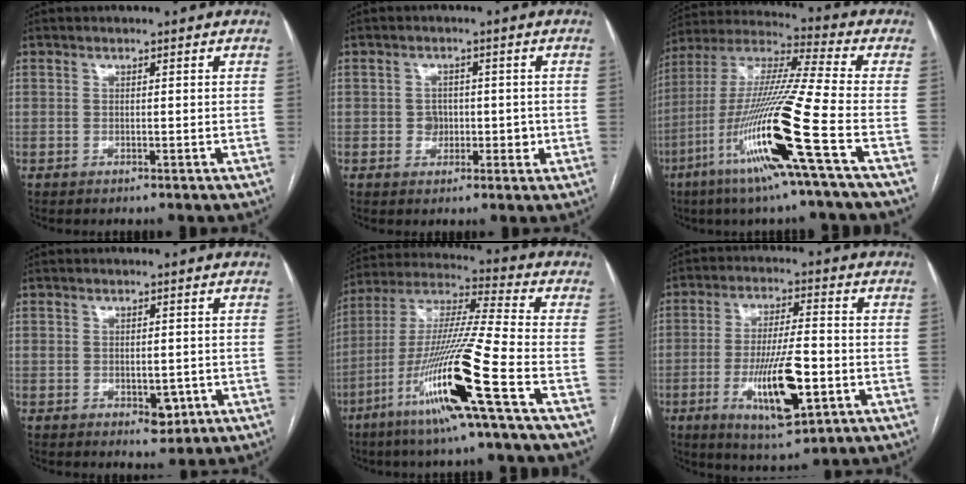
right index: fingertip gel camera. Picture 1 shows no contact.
{"total": 3.1, "force": [-0.3, 2.7, 1.6], "torque": [-0.014, 0.006, -0.003]}
{"total": 19.6, "force": [-7.8, -1.5, 18.0], "torque": [-0.373, -0.030, -0.158]}
{"total": 3.4, "force": [-0.7, 2.2, 2.5], "torque": [-0.032, 0.001, 0.001]}
{"total": 17.9, "force": [-8.0, -1.7, 16.0], "torque": [-0.328, -0.030, -0.157]}
{"total": 12.5, "force": [-3.7, 2.7, 11.6], "torque": [-0.213, -0.013, -0.055]}